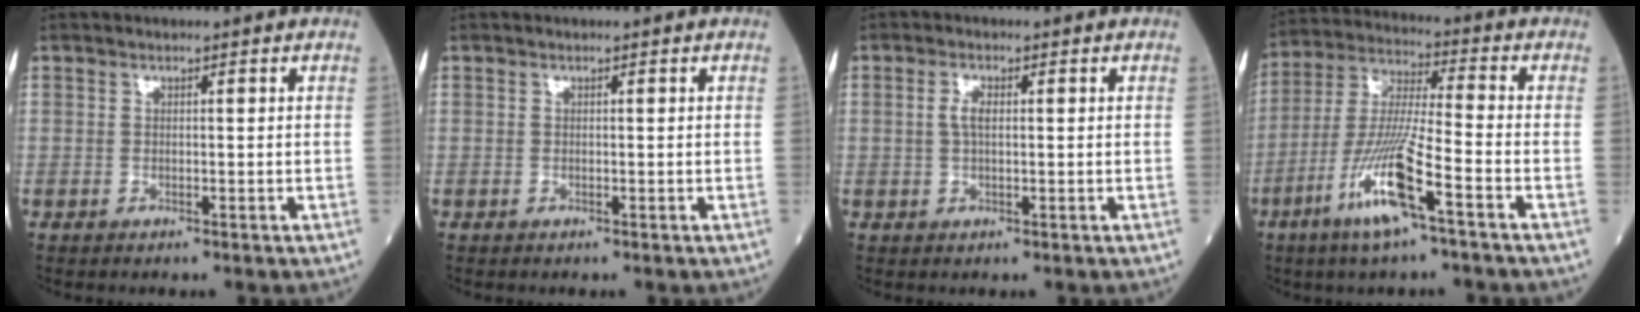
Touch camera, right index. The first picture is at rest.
{"total": 0.0}
{"total": 2.2, "force": [0.3, 0.8, 2.0], "torque": [-0.042, 0.005, 0.006]}
{"total": 12.5, "force": [-6.0, 0.2, 10.9], "torque": [-0.226, -0.014, -0.117]}